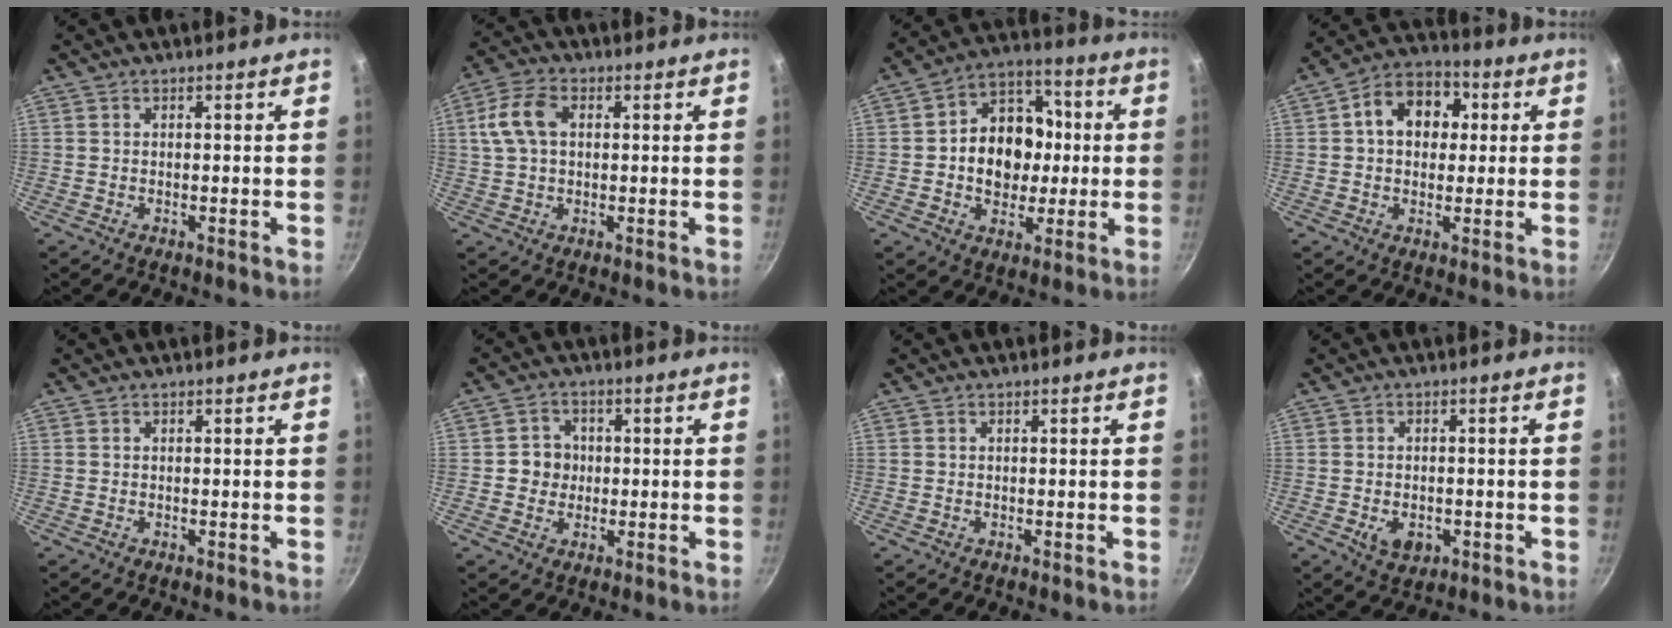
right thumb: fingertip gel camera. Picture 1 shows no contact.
{"total": 8.4, "force": [1.7, 5.5, 6.1], "torque": [-0.117, 0.017, 0.025]}
{"total": 15.1, "force": [-0.1, 12.1, 9.1], "torque": [-0.098, 0.023, -0.010]}
{"total": 11.7, "force": [2.2, 8.8, 7.5], "torque": [-0.078, 0.021, 0.018]}
{"total": 0.0}
{"total": 4.7, "force": [-0.1, 4.4, 1.5], "torque": [0.009, 0.007, -0.008]}
{"total": 0.0}
{"total": 5.0, "force": [-1.6, 3.4, 3.2], "torque": [-0.042, 0.005, -0.014]}